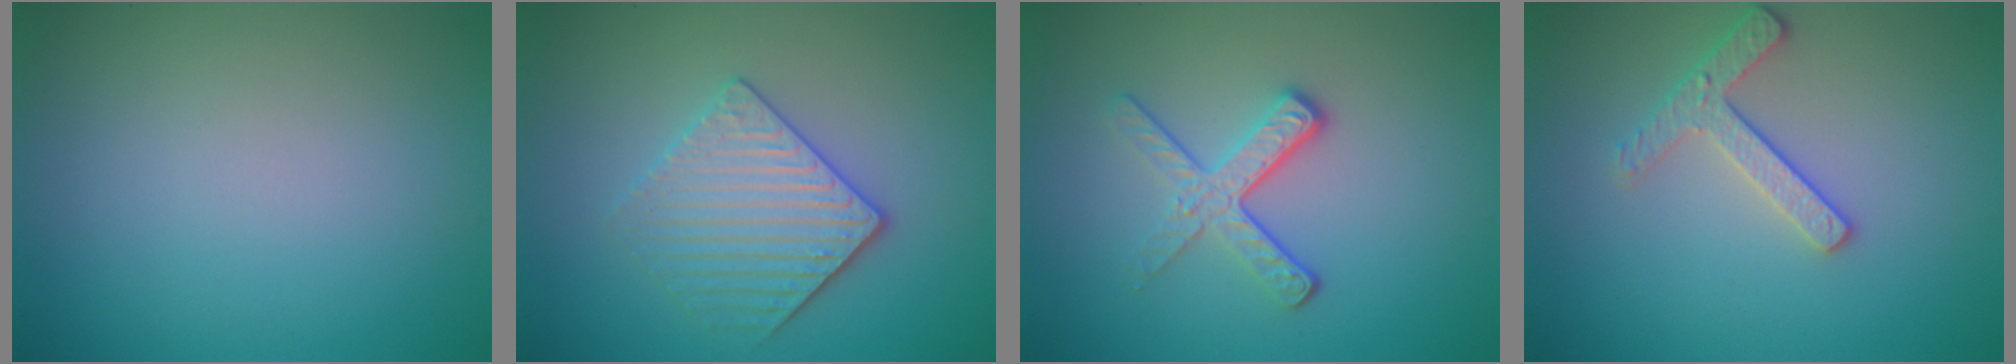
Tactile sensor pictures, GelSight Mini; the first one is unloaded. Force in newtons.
{"total": 3.6, "press": 3.3, "slide": 1.4}
{"total": 3.5, "press": 2.4, "slide": 2.5}
{"total": 2.5, "press": 2.4, "slide": 0.7}